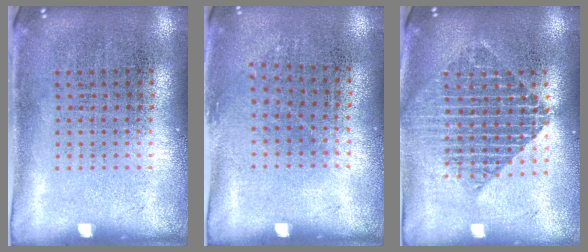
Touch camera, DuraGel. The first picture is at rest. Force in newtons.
{"total": 0.8, "press": 0.6, "slide": 0.5}
{"total": 1.9, "press": 1.6, "slide": 1.0}